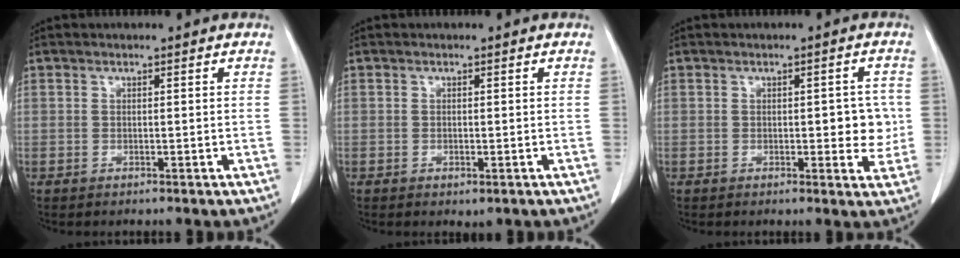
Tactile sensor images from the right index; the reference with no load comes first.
{"total": 1.1, "force": [-0.5, 0.5, 0.9], "torque": [-0.015, -0.003, -0.001]}
{"total": 4.4, "force": [0.0, 2.0, 3.9], "torque": [-0.038, 0.004, 0.001]}